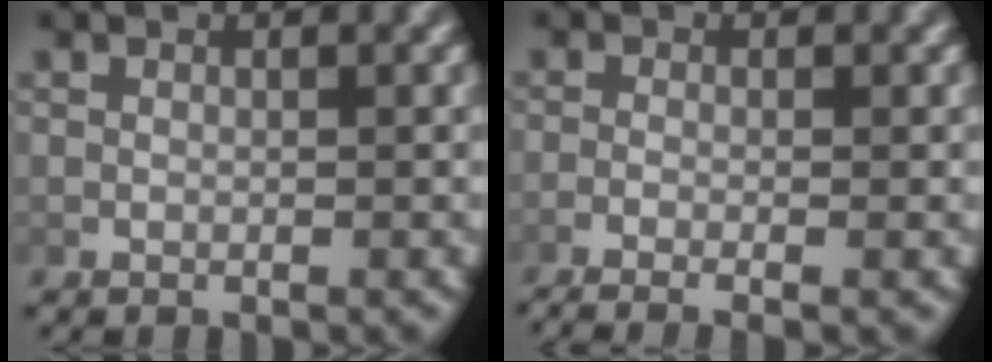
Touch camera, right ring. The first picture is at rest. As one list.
[{"total": 3.6, "force": [-2.6, 0.8, 2.2], "torque": [-0.049, -0.013, -0.039]}]